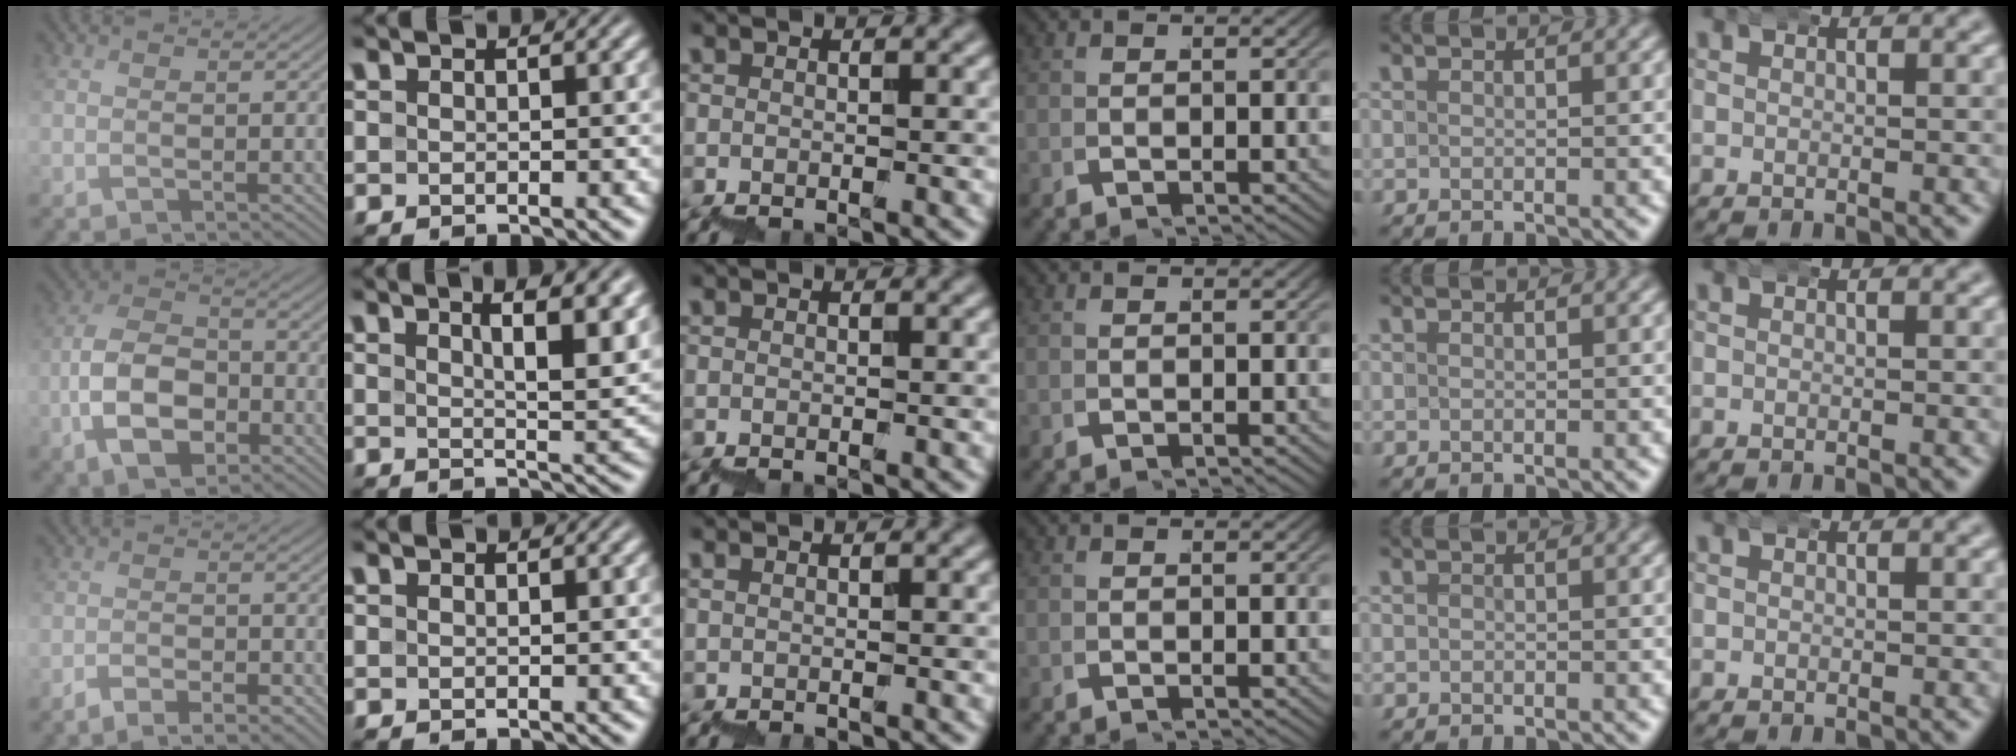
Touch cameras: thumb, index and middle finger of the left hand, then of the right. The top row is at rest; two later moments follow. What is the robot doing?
{"motion": "wrap", "object": "bubble wrap"}